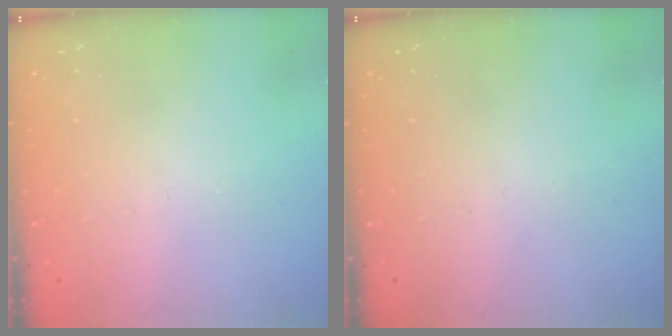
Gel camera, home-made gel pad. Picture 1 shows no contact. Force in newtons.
{"total": 0.0}